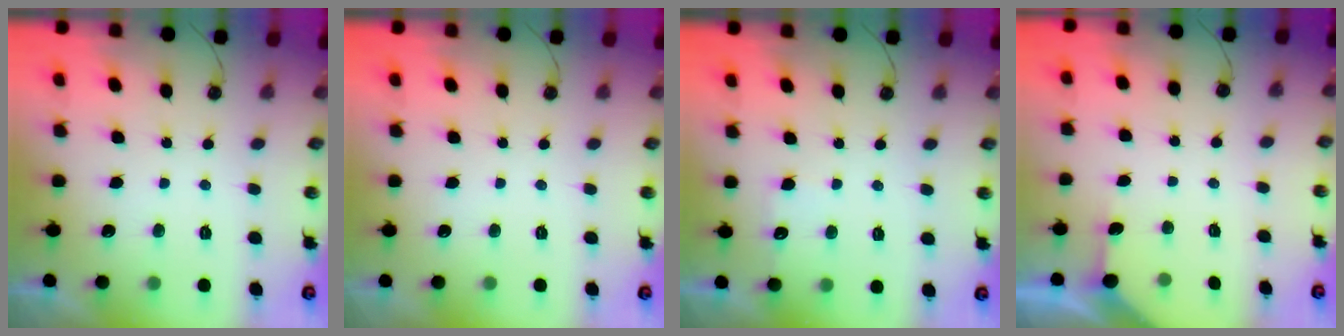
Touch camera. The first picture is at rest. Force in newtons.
{"total": 0.0}
{"total": 4.9, "press": 4.9, "slide": 0.4}
{"total": 2.4, "press": 2.4, "slide": 0.3}